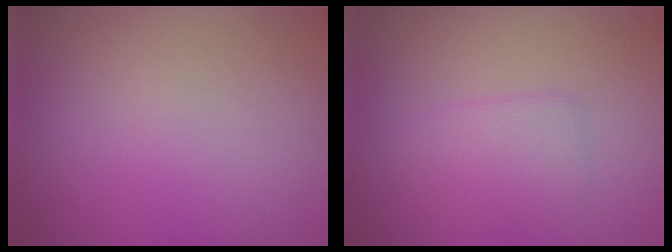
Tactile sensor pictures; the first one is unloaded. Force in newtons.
{"total": 2.3, "press": 2.3, "slide": 0.1}